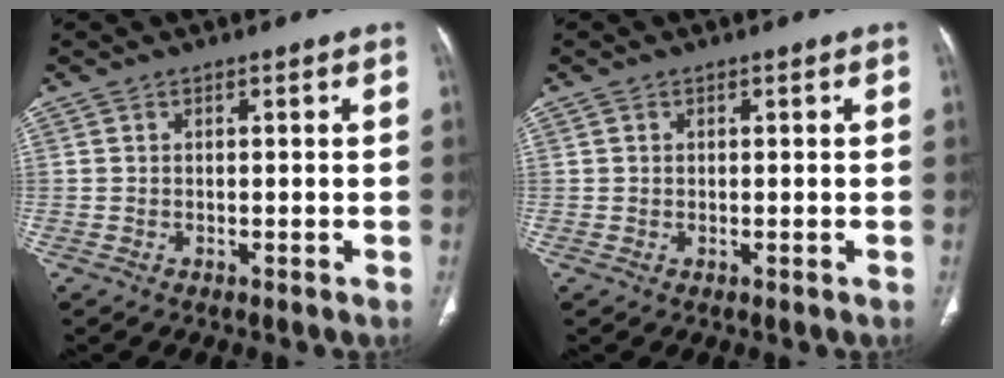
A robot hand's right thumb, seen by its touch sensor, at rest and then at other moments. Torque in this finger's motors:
{"motor_torque": [-0.48, -0.45, 0.24, 0.00, 0.06]}